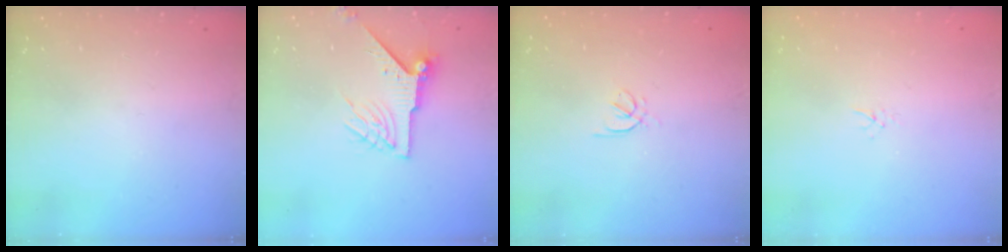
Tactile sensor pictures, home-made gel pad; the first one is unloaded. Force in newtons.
{"total": 8.1, "press": 8.1, "slide": 0.5}
{"total": 1.6, "press": 1.5, "slide": 0.5}
{"total": 1.5, "press": 1.5, "slide": 0.1}